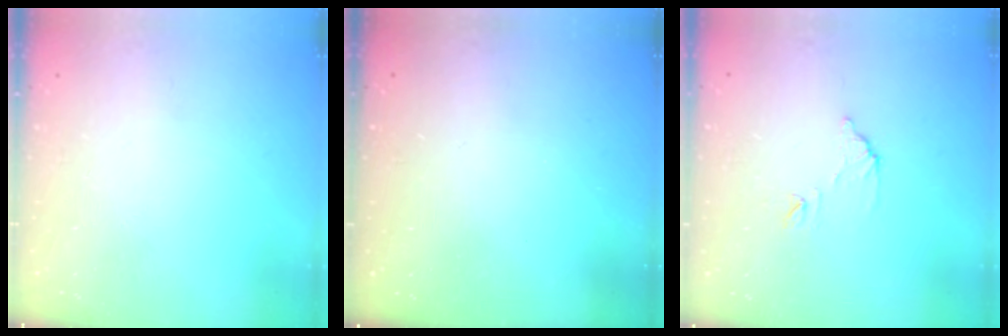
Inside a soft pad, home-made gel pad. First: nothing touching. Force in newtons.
{"total": 3.1, "press": 3.1, "slide": 0.1}
{"total": 7.4, "press": 7.4, "slide": 0.2}